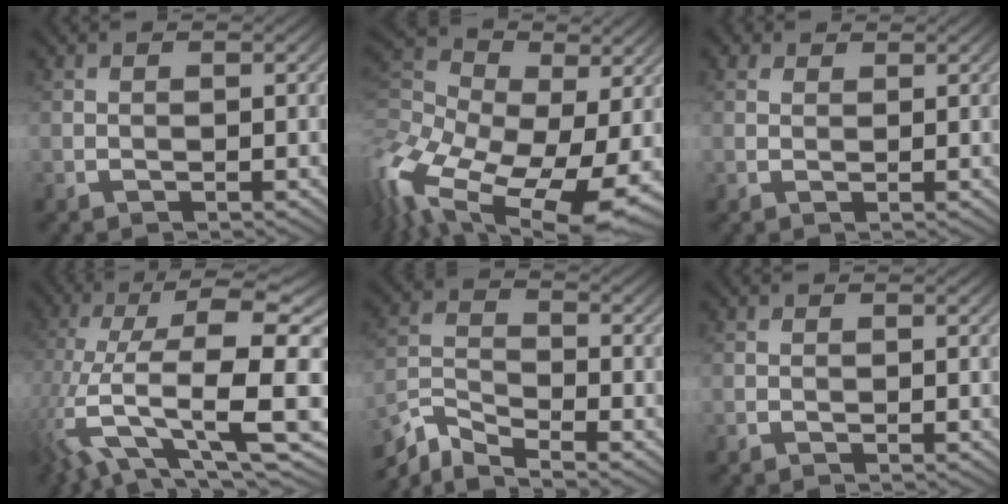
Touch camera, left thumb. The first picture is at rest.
{"total": 18.6, "force": [-5.7, 11.4, 13.5], "torque": [-0.312, -0.019, -0.093]}
{"total": 1.4, "force": [1.1, 0.8, 0.0], "torque": [0.000, 0.005, 0.016]}
{"total": 13.8, "force": [-3.6, 5.3, 12.2], "torque": [-0.248, -0.004, -0.060]}
{"total": 5.9, "force": [-4.8, 1.5, 3.0], "torque": [-0.074, -0.011, -0.112]}
{"total": 0.0}